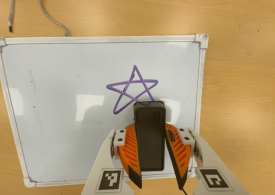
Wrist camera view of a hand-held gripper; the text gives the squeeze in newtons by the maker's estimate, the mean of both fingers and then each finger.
{"total": 7.9, "left": 7.2, "right": 8.6}